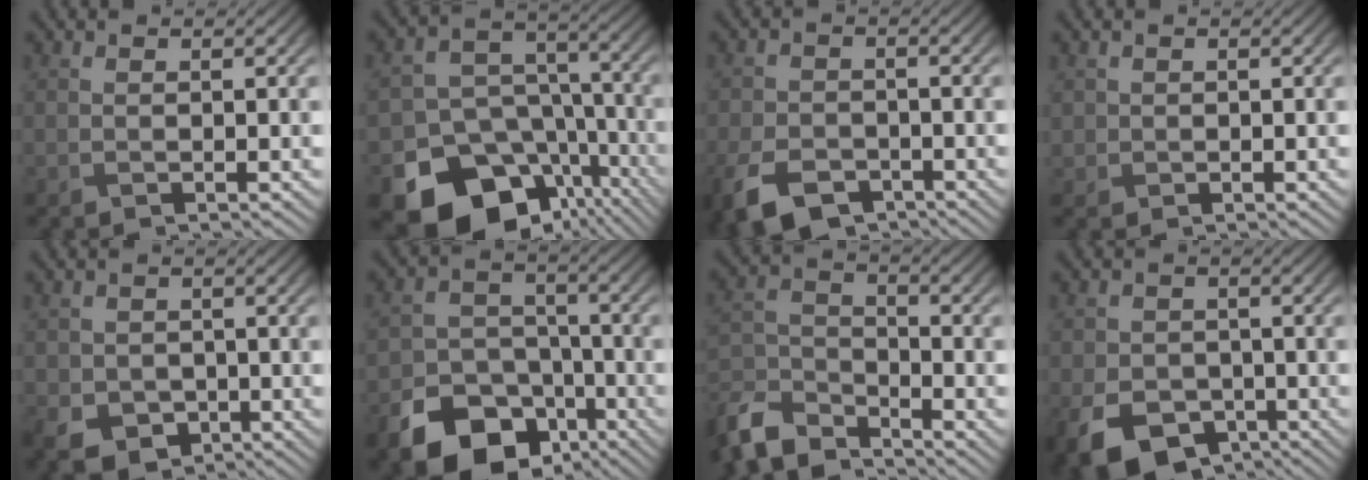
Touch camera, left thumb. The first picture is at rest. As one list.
[{"total": 18.7, "force": [-10.2, 13.9, 7.2], "torque": [-0.132, -0.064, -0.148]}, {"total": 7.1, "force": [-4.3, 4.2, 3.7], "torque": [-0.090, -0.021, -0.079]}, {"total": 1.2, "force": [0.3, 1.2, -0.1], "torque": [0.001, -0.005, 0.002]}, {"total": 4.9, "force": [-1.8, 4.1, 1.9], "torque": [-0.045, -0.018, -0.033]}, {"total": 15.2, "force": [-9.4, 10.2, 6.1], "torque": [-0.143, -0.051, -0.145]}, {"total": 8.3, "force": [-7.4, 2.7, 2.8], "torque": [-0.070, -0.008, -0.163]}, {"total": 8.7, "force": [-4.4, 6.2, 4.2], "torque": [-0.093, -0.033, -0.076]}]